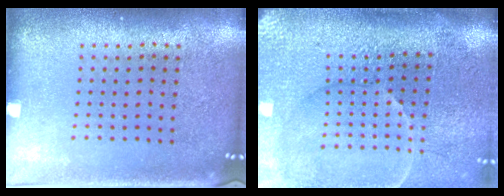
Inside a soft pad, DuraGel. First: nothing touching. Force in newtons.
{"total": 4.5, "press": 3.9, "slide": 2.3}